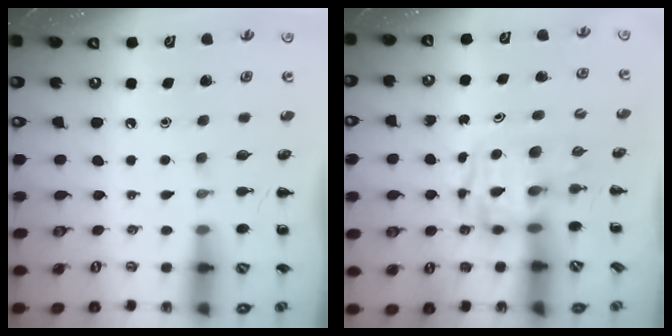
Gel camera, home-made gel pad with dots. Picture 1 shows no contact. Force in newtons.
{"total": 3.3, "press": 3.3, "slide": 0.6}